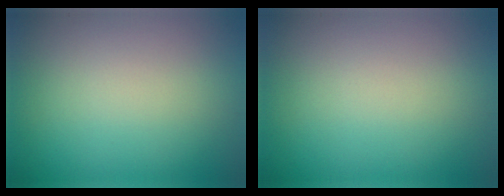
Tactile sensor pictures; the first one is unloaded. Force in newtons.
{"total": 0.0}